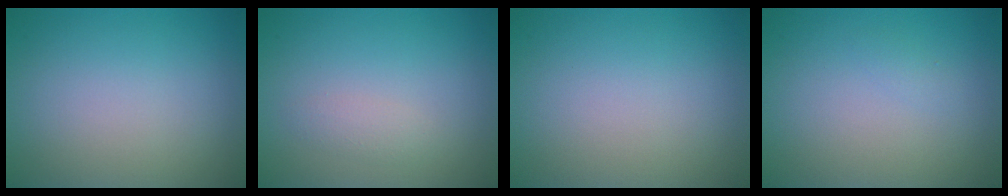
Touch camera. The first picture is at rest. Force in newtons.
{"total": 1.1, "press": 1.1, "slide": 0.1}
{"total": 0.0}
{"total": 0.5, "press": 0.5, "slide": 0.0}